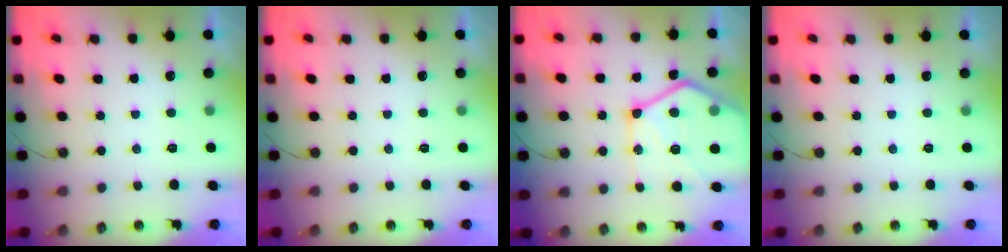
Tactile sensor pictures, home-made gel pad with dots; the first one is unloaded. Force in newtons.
{"total": 0.0}
{"total": 21.8, "press": 21.7, "slide": 2.3}
{"total": 0.0}